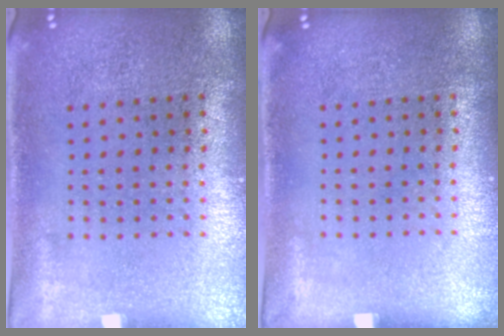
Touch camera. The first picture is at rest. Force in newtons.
{"total": 0.0}